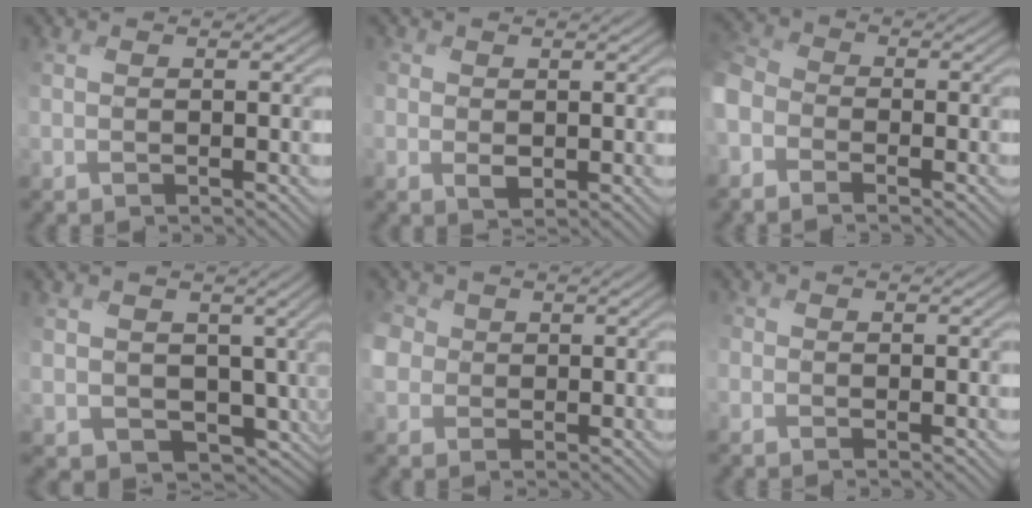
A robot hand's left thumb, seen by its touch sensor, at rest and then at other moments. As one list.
[{"total": 1.5, "force": [0.0, 1.4, 0.5], "torque": [-0.006, -0.003, -0.001]}, {"total": 5.6, "force": [-3.1, 4.1, 2.3], "torque": [-0.089, -0.009, -0.081]}, {"total": 7.4, "force": [0.5, 6.3, 3.8], "torque": [-0.090, -0.035, 0.002]}, {"total": 5.1, "force": [-0.3, 4.7, 1.8], "torque": [-0.069, -0.005, -0.024]}, {"total": 1.6, "force": [-0.1, 1.5, -0.6], "torque": [0.015, 0.007, -0.018]}]